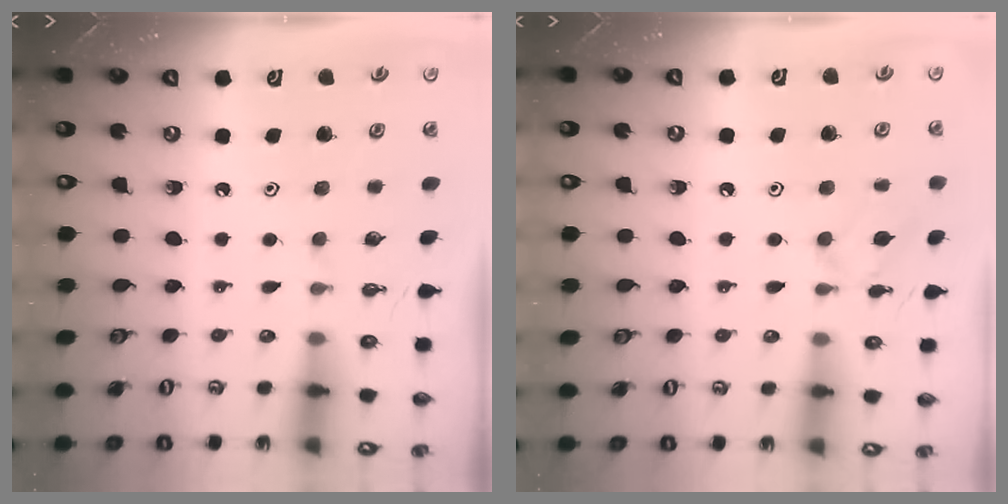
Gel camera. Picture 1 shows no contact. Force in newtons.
{"total": 5.1, "press": 5.1, "slide": 0.8}